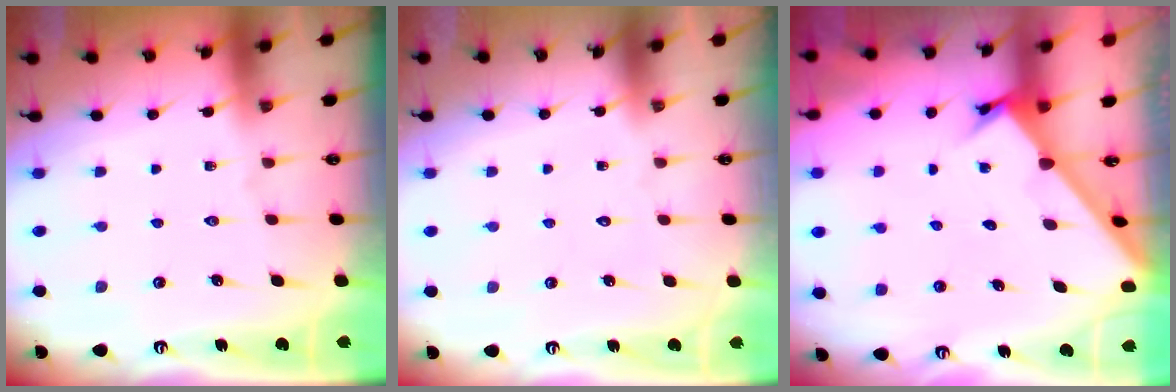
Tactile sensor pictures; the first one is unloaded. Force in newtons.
{"total": 1.6, "press": 1.6, "slide": 0.1}
{"total": 2.1, "press": 2.1, "slide": 0.2}